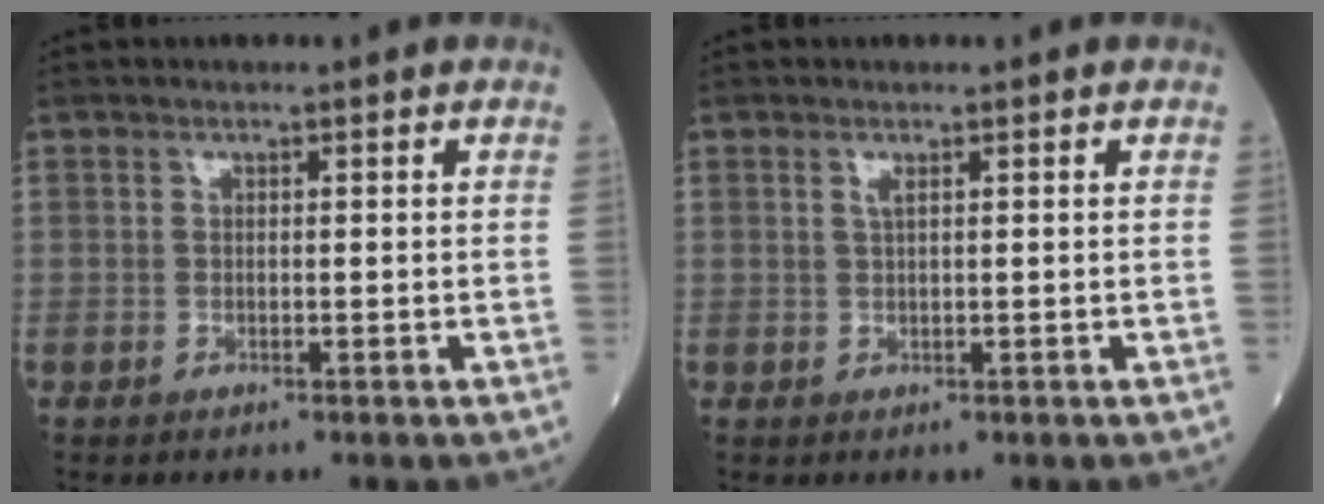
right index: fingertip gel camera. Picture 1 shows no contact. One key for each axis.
{"total": 0.6, "fx": 0.2, "fy": 0.0, "fz": 0.5, "tx": -0.015, "ty": 0.000, "tz": 0.004}